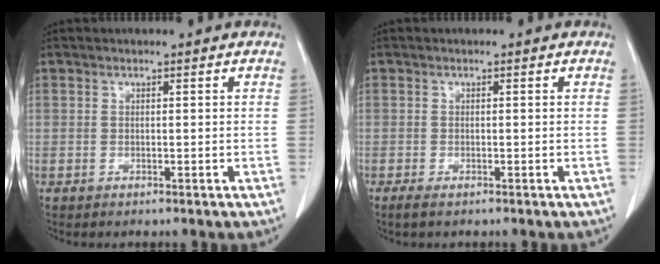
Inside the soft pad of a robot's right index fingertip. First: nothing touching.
{"total": 1.2, "force": [-0.5, 0.1, 1.1], "torque": [-0.024, -0.005, -0.008]}